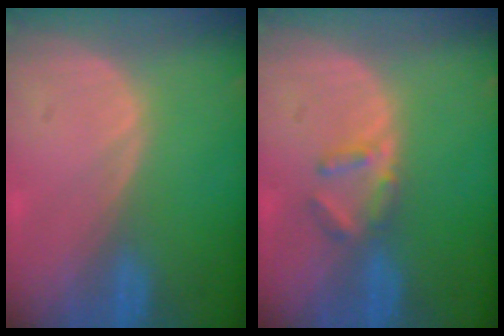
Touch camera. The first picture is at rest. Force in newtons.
{"total": 3.0, "press": 3.0, "slide": 0.4}